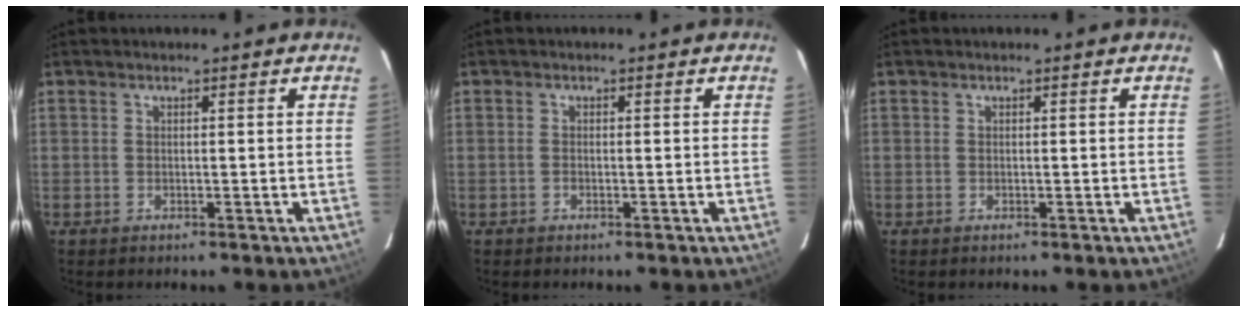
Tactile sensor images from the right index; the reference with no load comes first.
{"total": 0.5, "force": [-0.2, 0.4, 0.3], "torque": [-0.007, 0.001, -0.006]}
{"total": 0.0}